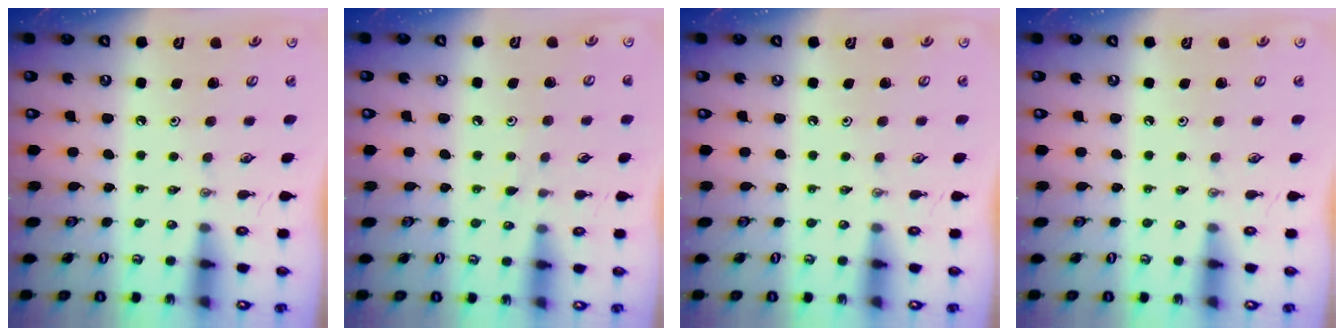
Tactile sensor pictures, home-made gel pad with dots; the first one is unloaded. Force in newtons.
{"total": 6.0, "press": 6.0, "slide": 0.6}
{"total": 0.0}
{"total": 0.0}